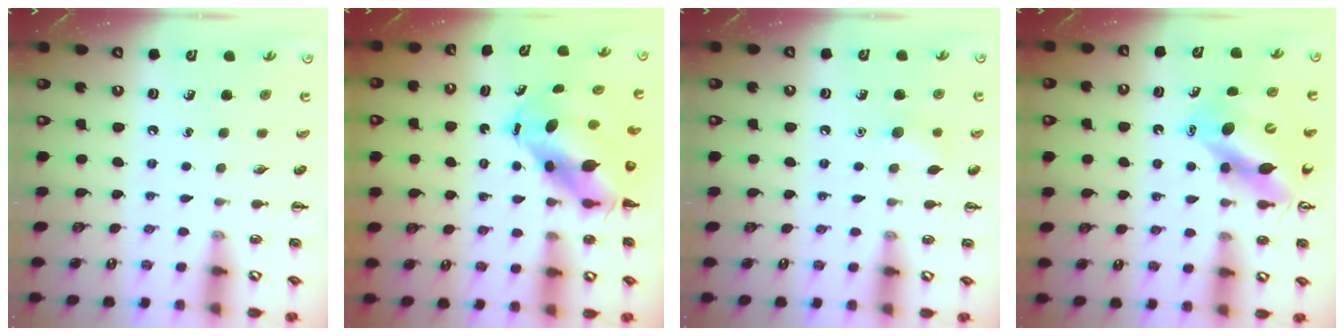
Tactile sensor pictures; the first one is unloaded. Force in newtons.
{"total": 8.5, "press": 8.3, "slide": 2.0}
{"total": 6.8, "press": 6.5, "slide": 1.9}
{"total": 12.2, "press": 11.6, "slide": 3.9}